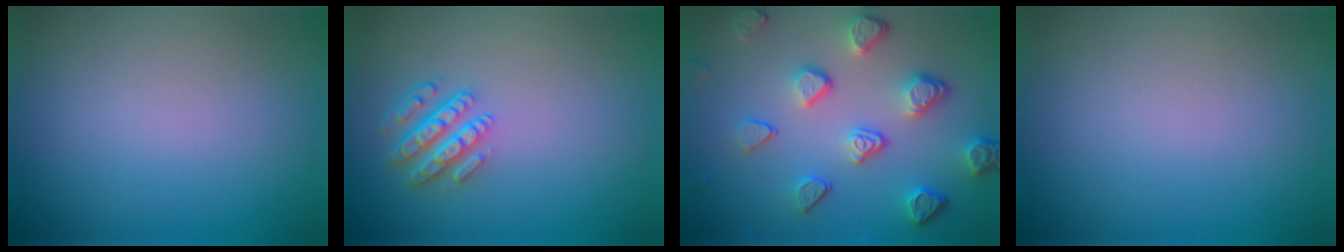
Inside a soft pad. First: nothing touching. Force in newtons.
{"total": 4.3, "press": 3.2, "slide": 2.8}
{"total": 4.9, "press": 3.8, "slide": 3.1}
{"total": 0.0}